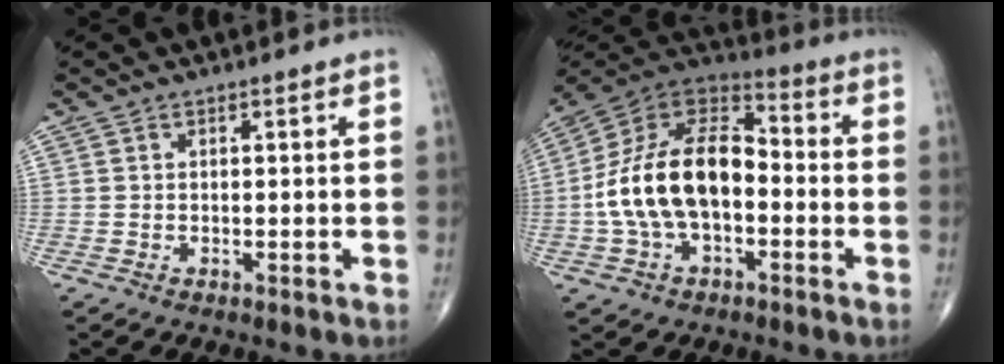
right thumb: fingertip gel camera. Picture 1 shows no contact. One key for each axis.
{"total": 18.7, "fx": -2.4, "fy": 10.9, "fz": 15.0, "tx": -0.270, "ty": 0.045, "tz": -0.051}